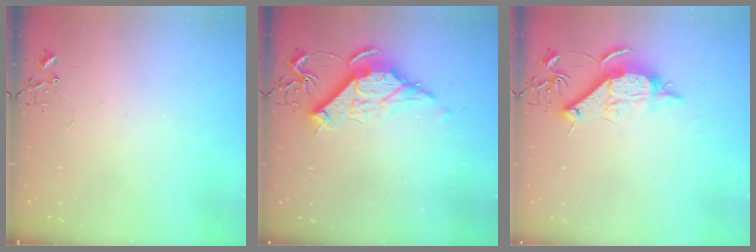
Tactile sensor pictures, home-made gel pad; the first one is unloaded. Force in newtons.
{"total": 10.8, "press": 10.8, "slide": 0.3}
{"total": 12.0, "press": 12.0, "slide": 0.6}